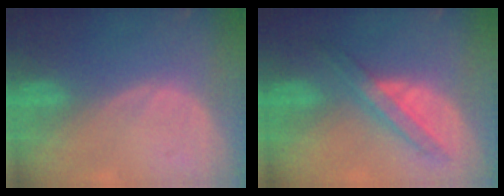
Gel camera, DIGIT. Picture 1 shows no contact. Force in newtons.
{"total": 5.9, "press": 5.9, "slide": 0.6}